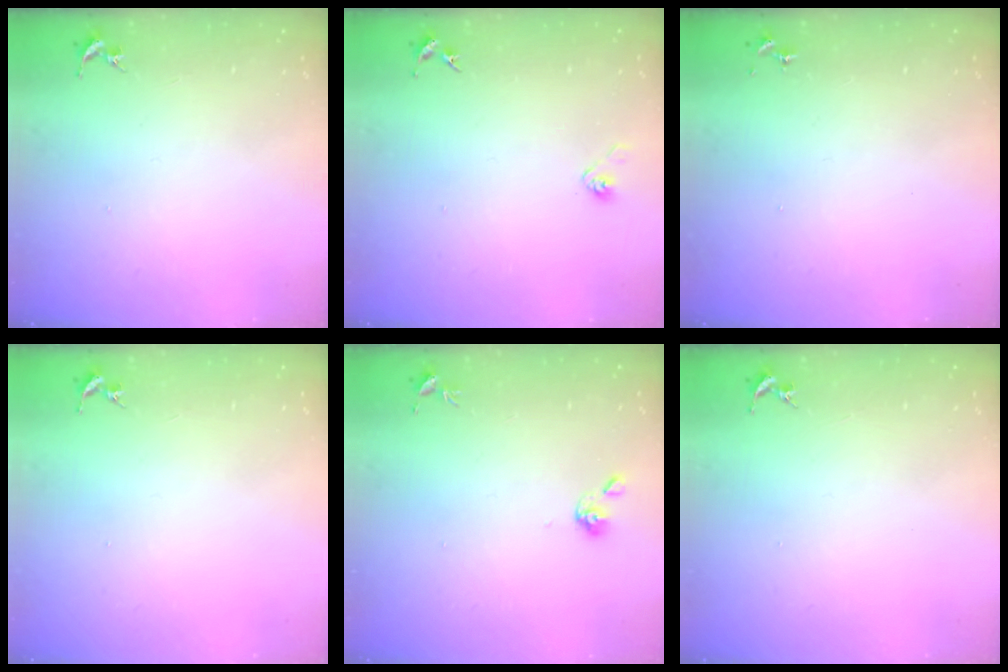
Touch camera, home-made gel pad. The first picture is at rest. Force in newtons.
{"total": 3.0, "press": 2.9, "slide": 0.9}
{"total": 0.0}
{"total": 0.0}
{"total": 4.8, "press": 4.8, "slide": 0.8}
{"total": 0.0}